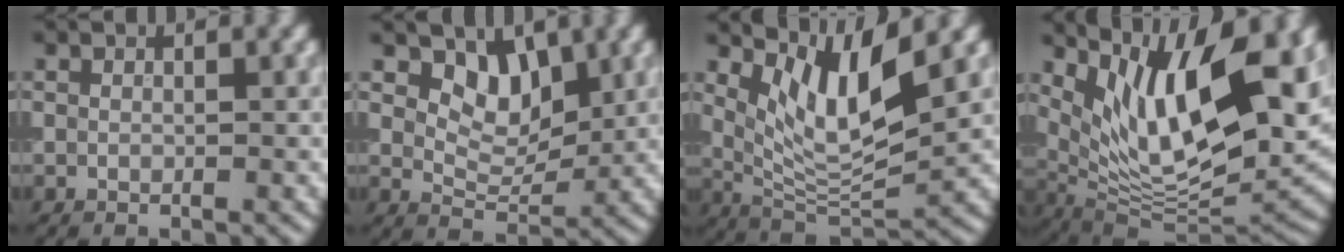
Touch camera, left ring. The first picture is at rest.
{"total": 3.9, "force": [2.2, 2.3, 2.2], "torque": [-0.038, -0.013, 0.034]}
{"total": 6.5, "force": [3.1, 2.1, 5.3], "torque": [-0.103, -0.015, 0.061]}
{"total": 14.3, "force": [5.5, 4.8, 12.2], "torque": [-0.193, -0.008, 0.100]}